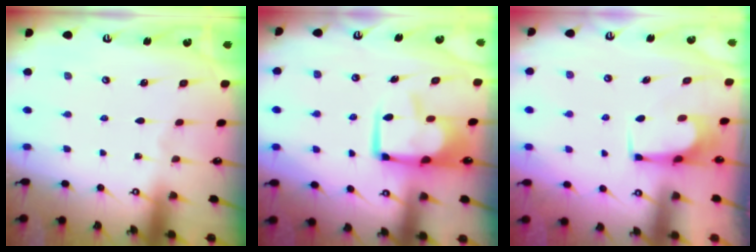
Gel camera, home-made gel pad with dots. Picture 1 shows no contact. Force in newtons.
{"total": 9.0, "press": 8.9, "slide": 1.8}
{"total": 2.2, "press": 2.2, "slide": 0.3}